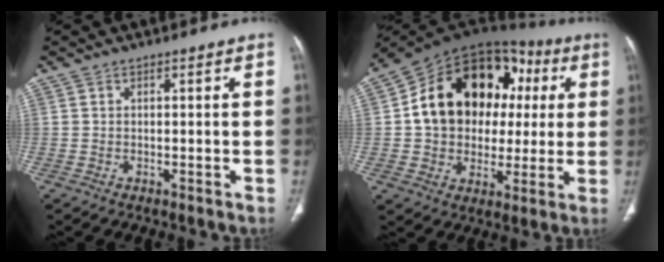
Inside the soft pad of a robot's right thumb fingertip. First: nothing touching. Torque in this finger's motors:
{"motor_torque": [2.27, 2.74, 1.33, -0.07, 0.19]}